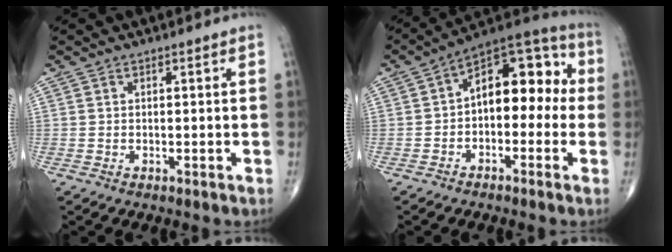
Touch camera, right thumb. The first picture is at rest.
{"total": 13.9, "force": [-0.1, 8.1, 11.2], "torque": [-0.123, 0.051, -0.019]}